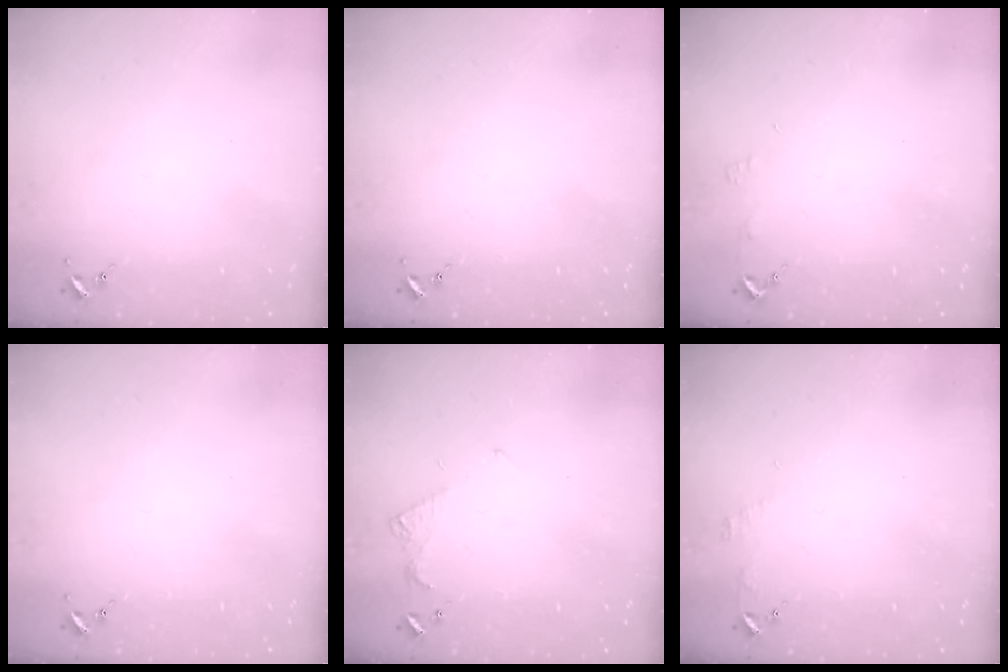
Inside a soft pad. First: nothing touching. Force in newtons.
{"total": 0.0}
{"total": 2.9, "press": 2.9, "slide": 0.2}
{"total": 0.0}
{"total": 4.9, "press": 4.9, "slide": 0.5}
{"total": 4.6, "press": 4.5, "slide": 0.4}